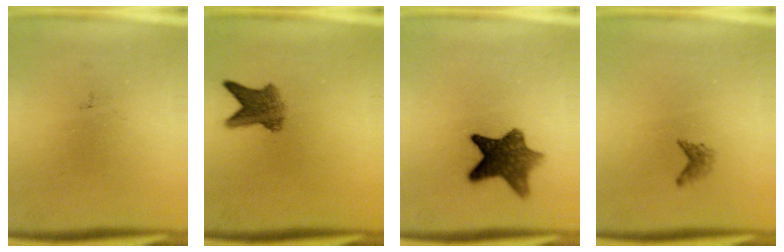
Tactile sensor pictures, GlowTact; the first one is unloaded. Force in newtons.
{"total": 5.2}
{"total": 9.0}
{"total": 1.1}